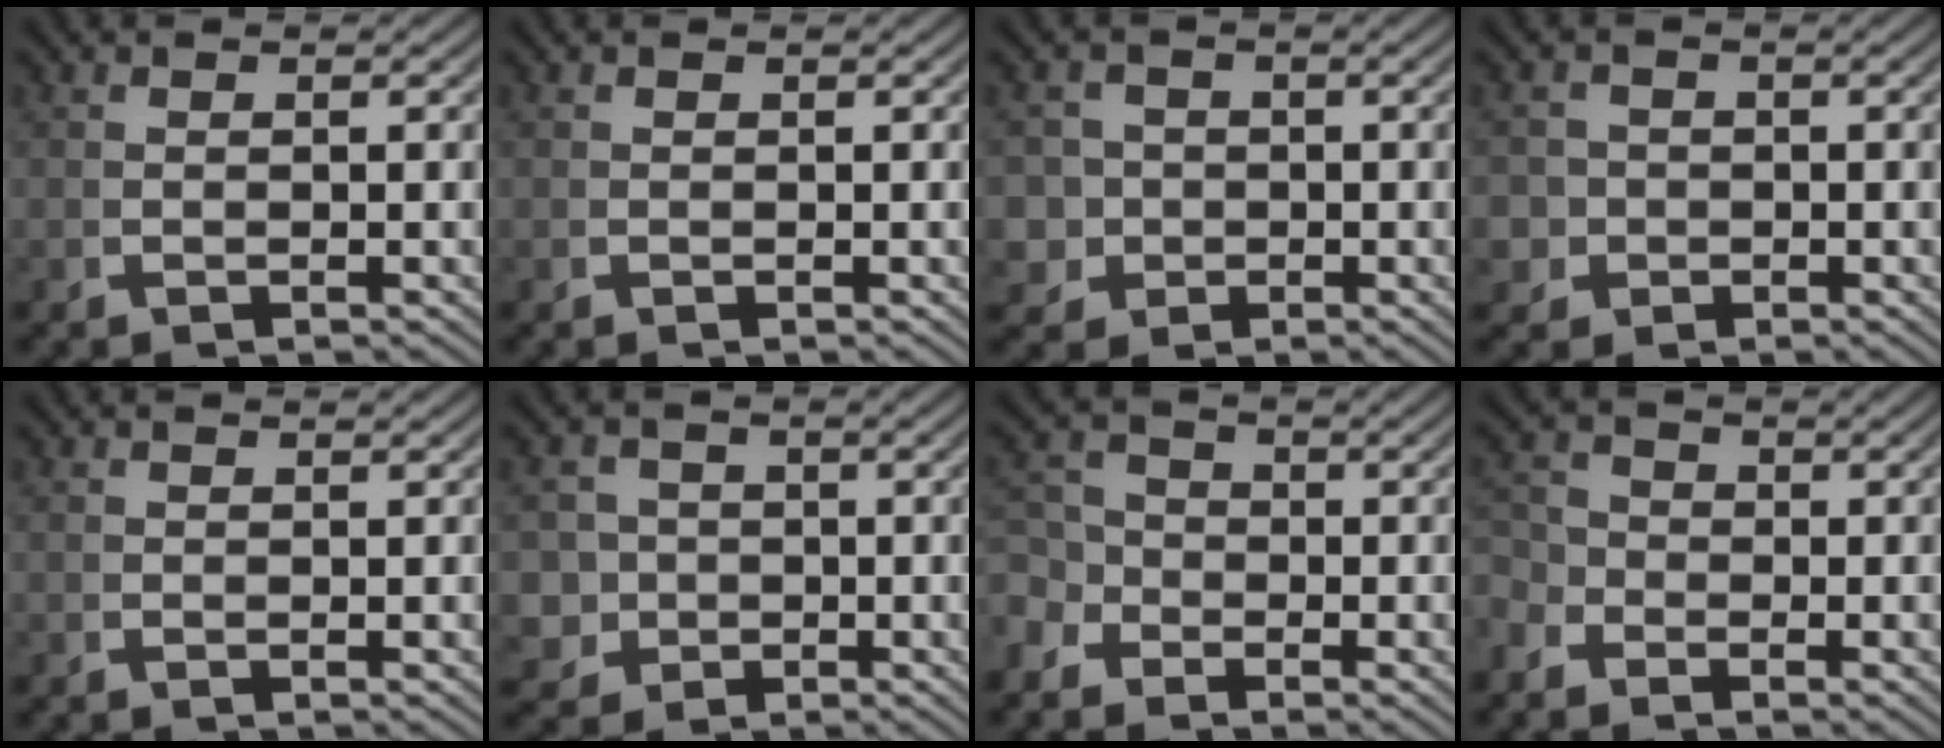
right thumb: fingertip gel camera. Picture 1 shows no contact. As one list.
[{"total": 0.0}, {"total": 6.7, "force": [-1.3, 6.2, 2.4], "torque": [-0.057, -0.026, -0.015]}, {"total": 4.7, "force": [-1.1, 4.4, 1.3], "torque": [-0.034, -0.019, -0.014]}, {"total": 0.0}, {"total": 7.8, "force": [-1.4, 7.1, 3.0], "torque": [-0.072, -0.031, -0.015]}, {"total": 3.2, "force": [-0.8, 2.7, 1.4], "torque": [-0.022, -0.015, -0.012]}, {"total": 2.2, "force": [-0.6, 1.8, 1.1], "torque": [-0.015, -0.008, -0.013]}]